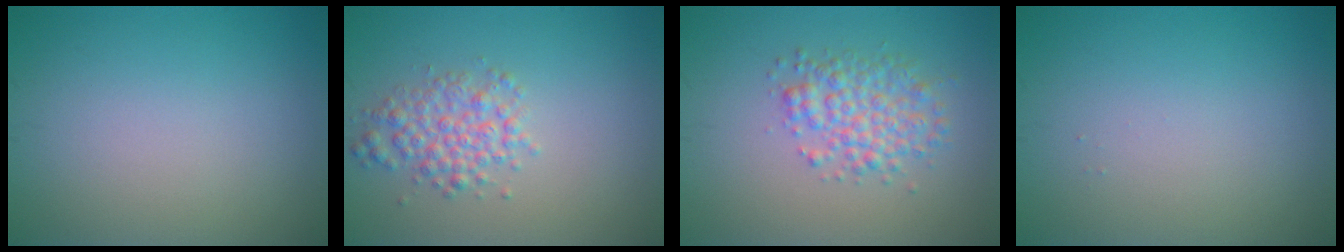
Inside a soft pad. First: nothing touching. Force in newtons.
{"total": 3.0, "press": 3.0, "slide": 0.1}
{"total": 3.8, "press": 3.8, "slide": 0.1}
{"total": 0.0}